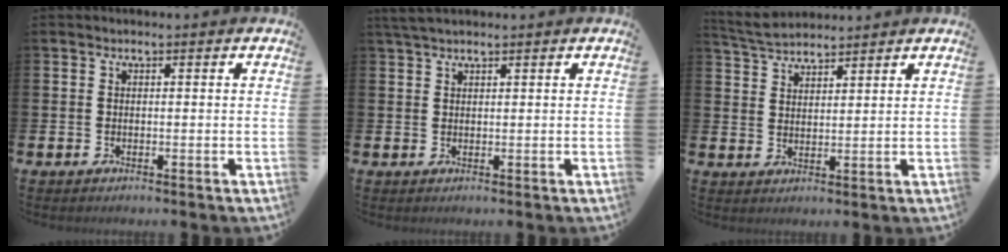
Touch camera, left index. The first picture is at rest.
{"total": 2.5, "force": [2.1, 0.6, 1.1], "torque": [-0.019, 0.002, 0.037]}
{"total": 4.5, "force": [4.4, 0.7, 0.6], "torque": [-0.017, -0.020, 0.079]}